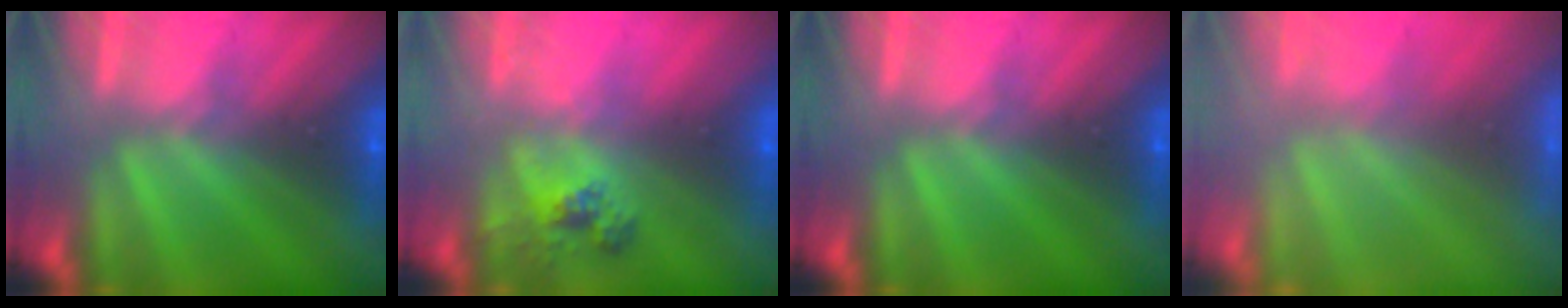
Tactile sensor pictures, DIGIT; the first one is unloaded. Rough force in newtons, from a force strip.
{"total": 2.6}
{"total": 0.0}
{"total": 9.1}